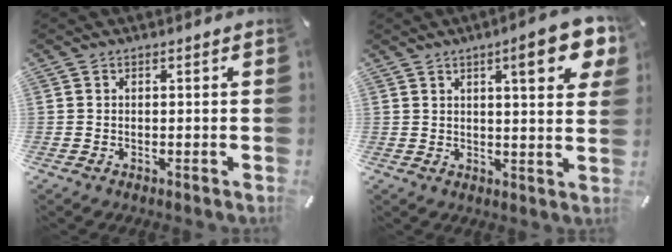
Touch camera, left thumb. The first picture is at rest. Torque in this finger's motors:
{"motor_torque": [2.54, 2.43, 1.18, -1.21, 0.26]}